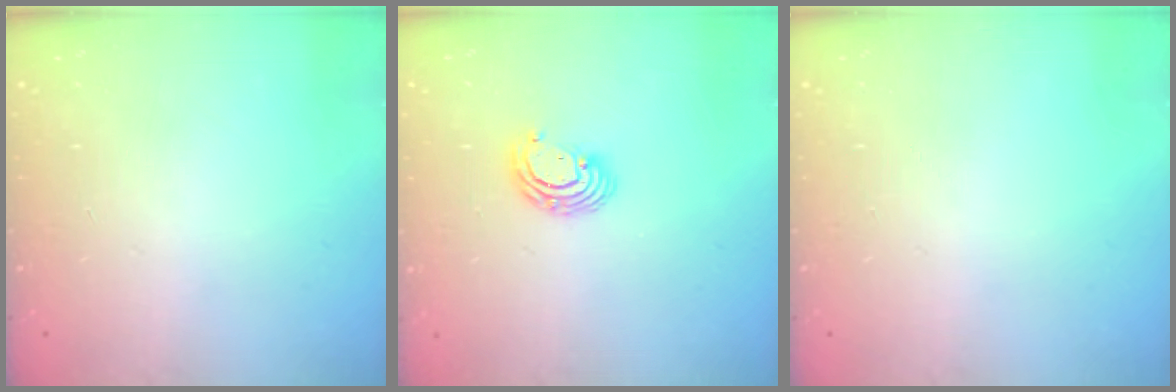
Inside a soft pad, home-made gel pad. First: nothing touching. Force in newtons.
{"total": 6.2, "press": 6.2, "slide": 0.5}
{"total": 0.0}